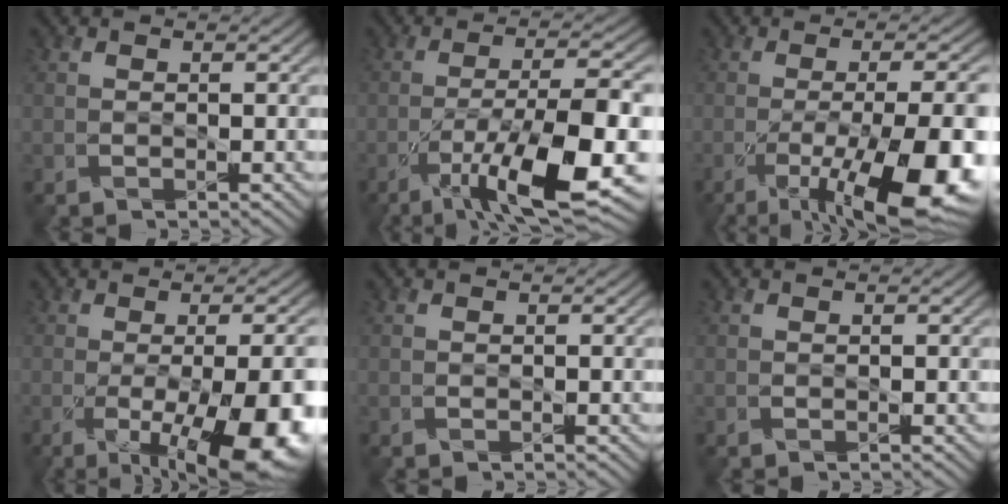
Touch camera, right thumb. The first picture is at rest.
{"total": 13.6, "force": [-6.1, 3.3, 11.7], "torque": [-0.202, -0.008, -0.106]}
{"total": 15.8, "force": [-6.6, 4.3, 13.7], "torque": [-0.197, -0.010, -0.096]}
{"total": 14.1, "force": [-4.5, 4.2, 12.7], "torque": [-0.165, -0.026, -0.051]}
{"total": 0.0}
{"total": 0.0}